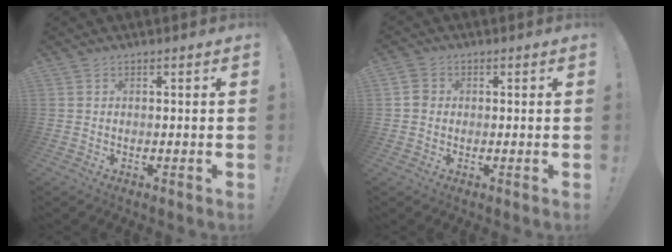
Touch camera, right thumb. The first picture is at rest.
{"total": 3.7, "force": [0.2, 3.3, 1.5], "torque": [-0.027, 0.011, 0.007]}